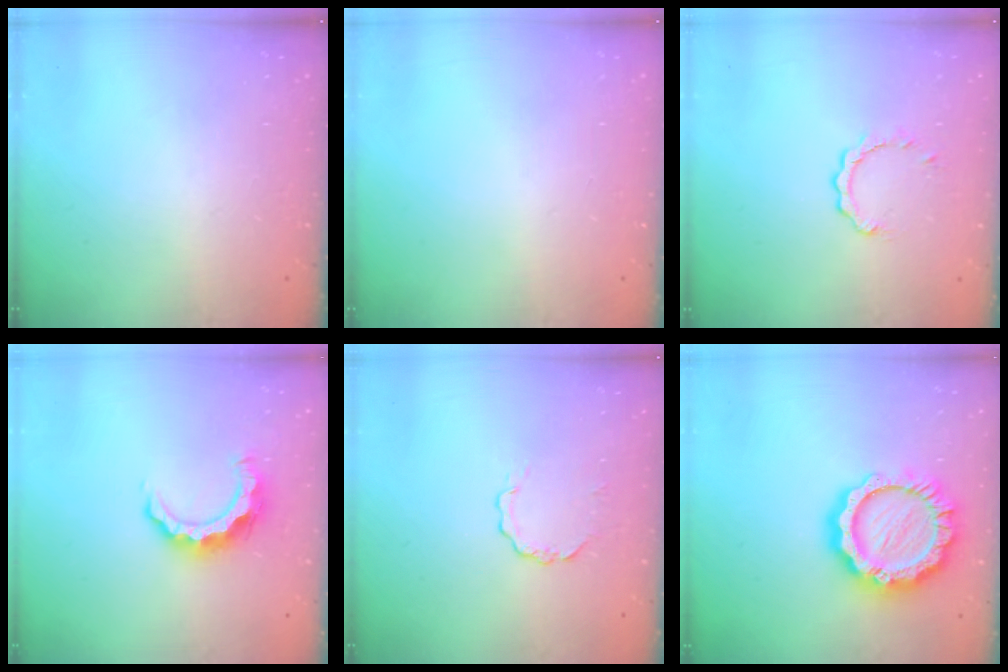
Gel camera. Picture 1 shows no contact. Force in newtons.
{"total": 0.0}
{"total": 2.5, "press": 2.5, "slide": 0.3}
{"total": 8.4, "press": 8.3, "slide": 0.8}
{"total": 2.7, "press": 2.7, "slide": 0.3}
{"total": 17.0, "press": 16.9, "slide": 1.4}